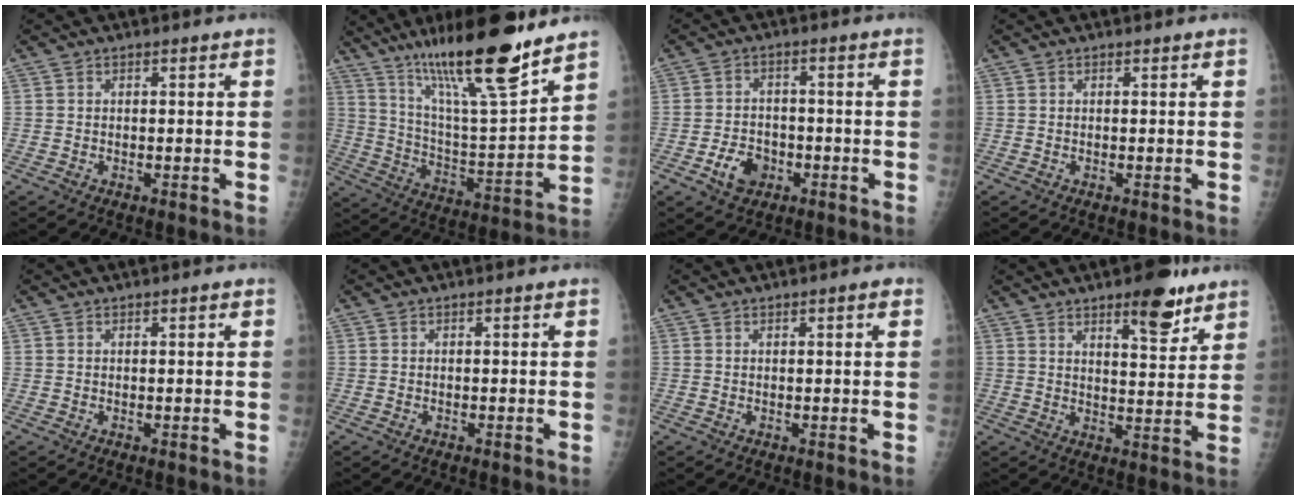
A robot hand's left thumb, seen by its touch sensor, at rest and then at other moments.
{"total": 22.4, "force": [16.0, 3.3, 15.3], "torque": [-0.241, -0.076, 0.278]}
{"total": 6.3, "force": [-2.8, 4.7, 3.2], "torque": [-0.038, 0.019, -0.045]}
{"total": 0.0}
{"total": 0.8, "force": [0.3, 0.1, 0.7], "torque": [-0.012, 0.001, 0.004]}
{"total": 0.0}
{"total": 1.8, "force": [0.7, 0.4, 1.5], "torque": [-0.022, 0.002, 0.008]}
{"total": 9.7, "force": [6.4, 3.2, 6.5], "torque": [-0.072, -0.038, 0.092]}